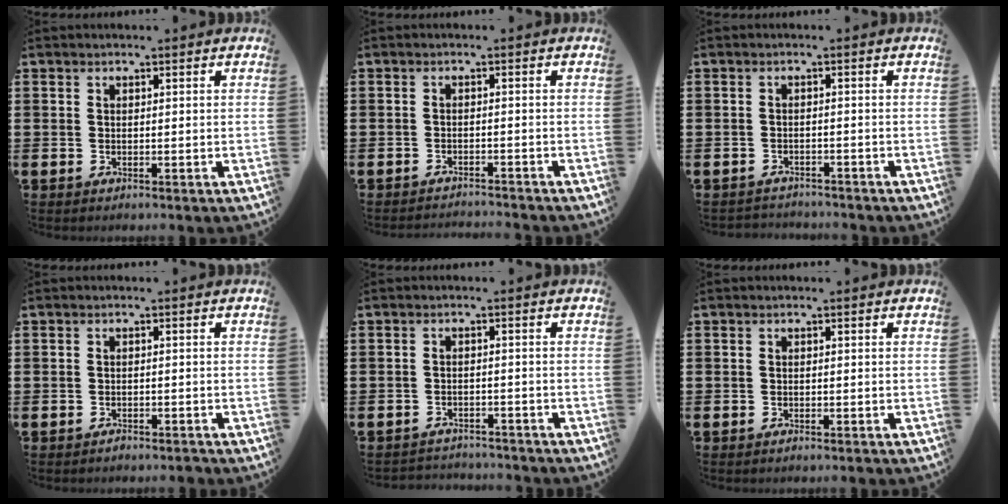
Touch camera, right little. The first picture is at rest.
{"total": 1.3, "force": [-1.3, -0.2, 0.0], "torque": [-0.001, 0.004, -0.027]}
{"total": 1.4, "force": [-1.4, 0.1, -0.2], "torque": [-0.002, 0.002, -0.030]}
{"total": 0.7, "force": [-0.7, 0.1, 0.0], "torque": [-0.005, 0.000, -0.015]}
{"total": 1.9, "force": [-1.9, 0.1, -0.2], "torque": [-0.002, 0.003, -0.042]}
{"total": 0.0}